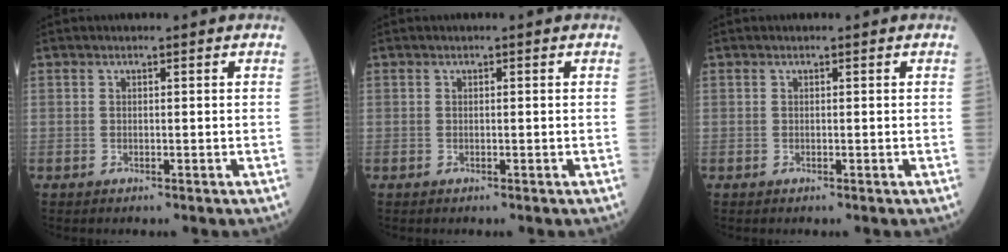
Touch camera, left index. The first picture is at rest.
{"total": 0.0}
{"total": 0.0}